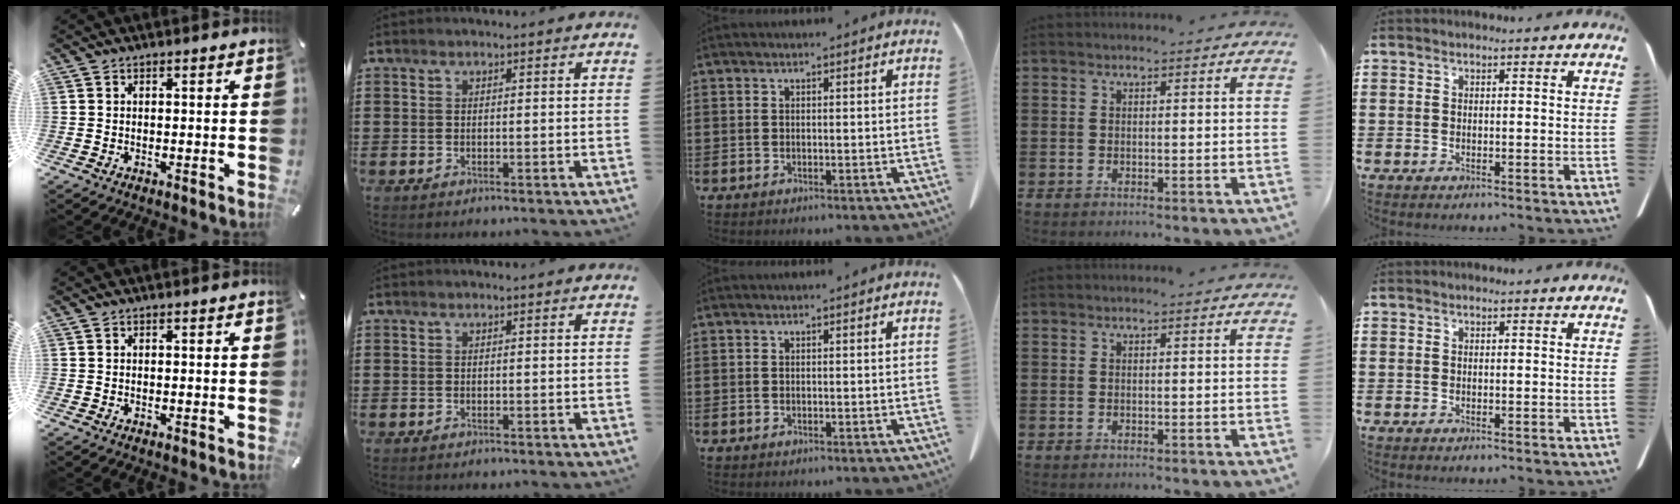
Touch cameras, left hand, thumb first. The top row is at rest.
{}